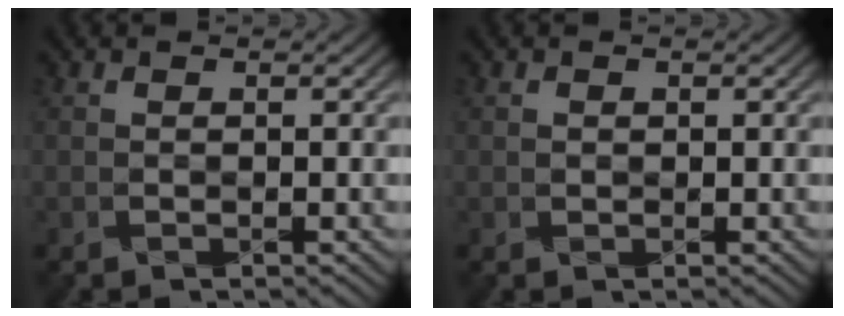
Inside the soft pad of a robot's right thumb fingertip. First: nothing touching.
{"total": 0.0}